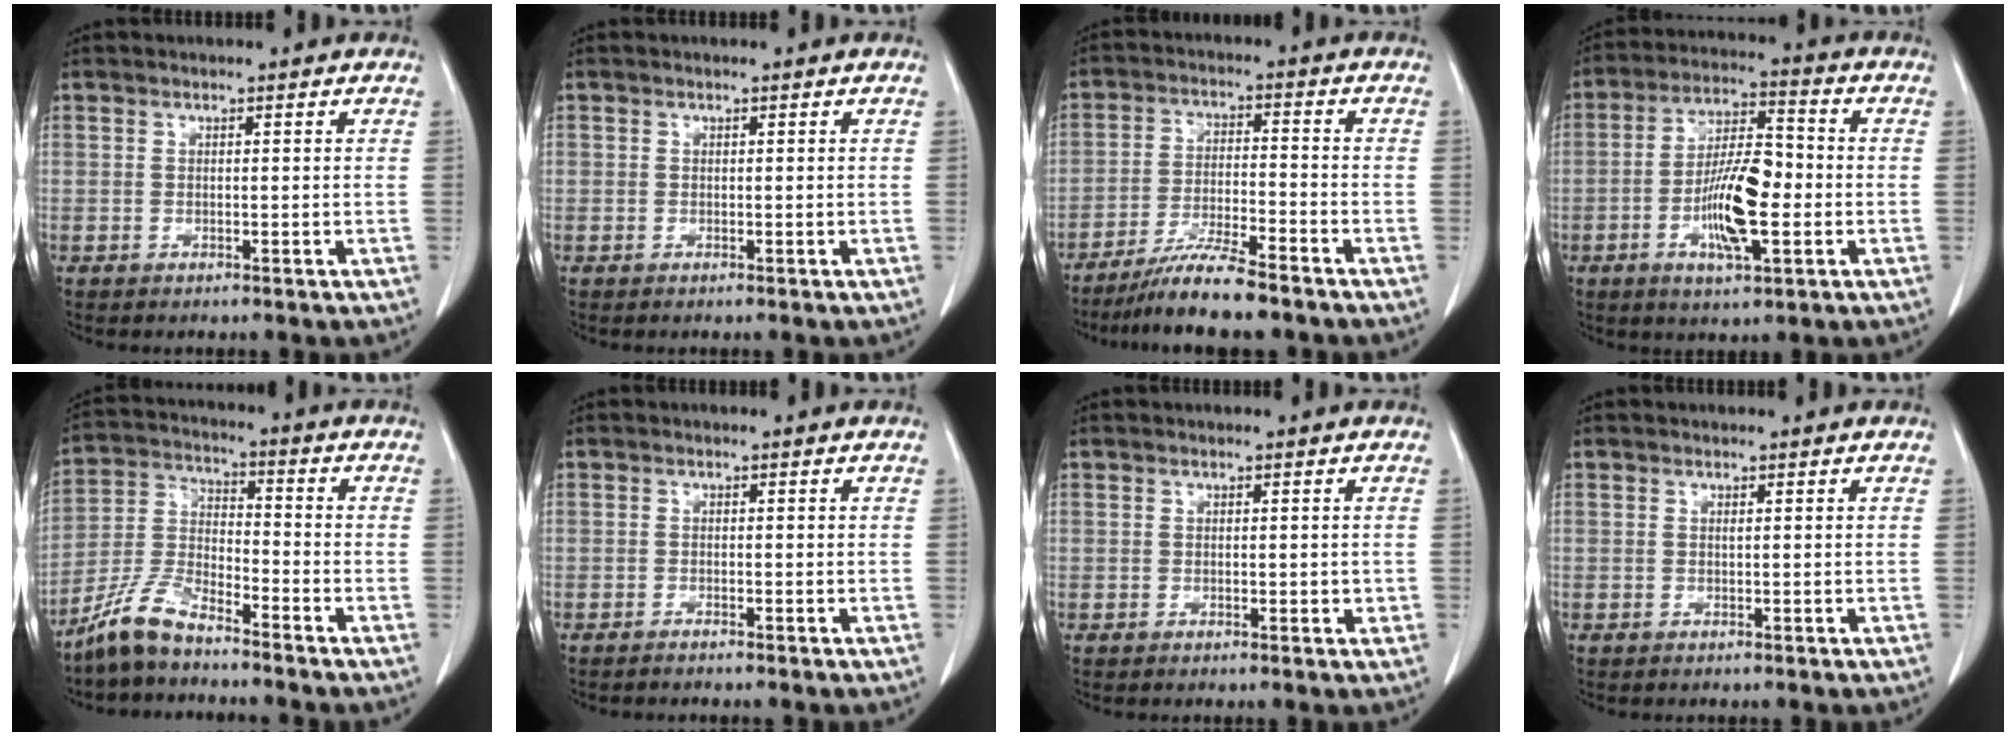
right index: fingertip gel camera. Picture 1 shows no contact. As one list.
[{"total": 0.0}, {"total": 8.2, "force": [-6.9, 0.0, 4.5], "torque": [-0.082, -0.022, -0.124]}, {"total": 11.4, "force": [-2.6, 3.0, 10.7], "torque": [-0.207, 0.004, -0.044]}, {"total": 8.3, "force": [-6.9, 2.1, 4.1], "torque": [-0.097, -0.001, -0.143]}, {"total": 0.7, "force": [-0.7, 0.0, 0.2], "torque": [-0.006, 0.000, -0.013]}, {"total": 1.3, "force": [-0.1, 0.7, 1.1], "torque": [-0.015, 0.000, 0.000]}, {"total": 0.0}]